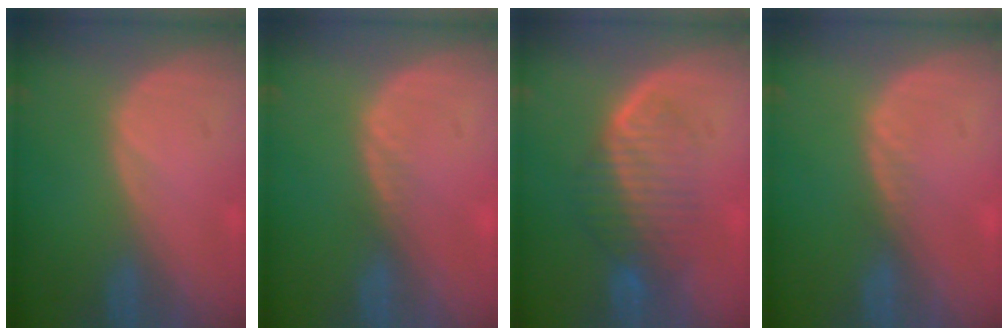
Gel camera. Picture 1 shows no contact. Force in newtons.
{"total": 0.9, "press": 0.9, "slide": 0.2}
{"total": 6.7, "press": 6.5, "slide": 1.8}
{"total": 0.9, "press": 0.9, "slide": 0.2}